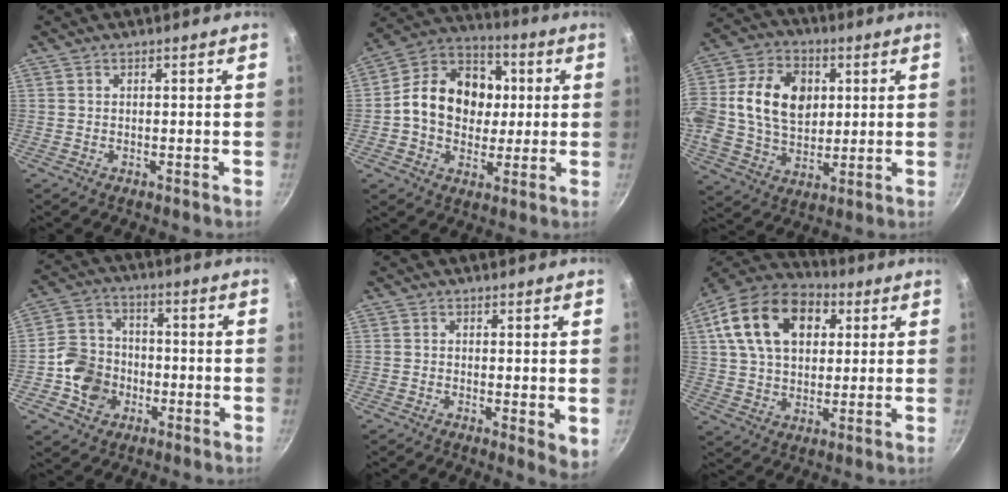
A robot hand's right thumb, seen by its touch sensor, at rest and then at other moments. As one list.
[{"total": 16.9, "force": [1.2, 13.4, 10.3], "torque": [-0.138, 0.021, 0.003]}, {"total": 20.2, "force": [3.2, 14.7, 13.6], "torque": [-0.245, 0.019, 0.048]}, {"total": 10.1, "force": [-2.7, 8.7, 4.3], "torque": [-0.055, 0.030, -0.059]}, {"total": 4.0, "force": [0.2, 1.6, 3.6], "torque": [-0.045, -0.012, 0.002]}, {"total": 19.9, "force": [6.6, 13.2, 13.3], "torque": [-0.215, 0.009, 0.102]}]